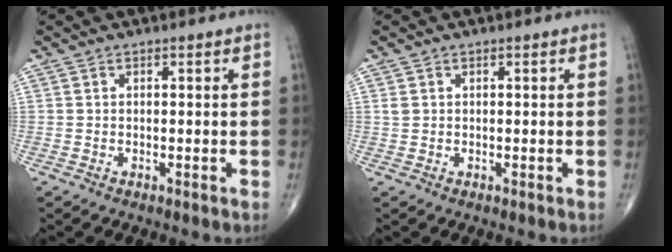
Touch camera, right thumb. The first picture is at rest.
{"total": 1.0, "force": [0.3, 0.8, 0.5], "torque": [-0.009, 0.003, 0.008]}